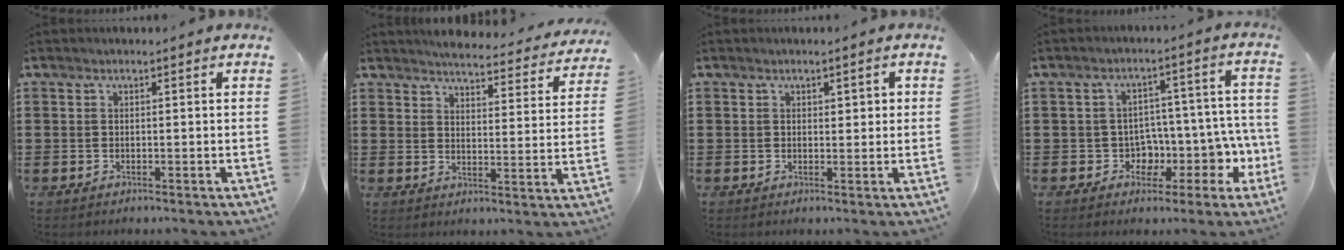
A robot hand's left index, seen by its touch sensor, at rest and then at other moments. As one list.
[{"total": 4.2, "force": [4.2, 0.1, 0.7], "torque": [-0.026, -0.032, 0.068]}, {"total": 1.0, "force": [0.6, 0.7, 0.4], "torque": [-0.002, 0.002, 0.009]}, {"total": 5.3, "force": [-0.6, 4.9, 2.1], "torque": [-0.054, -0.013, -0.004]}]